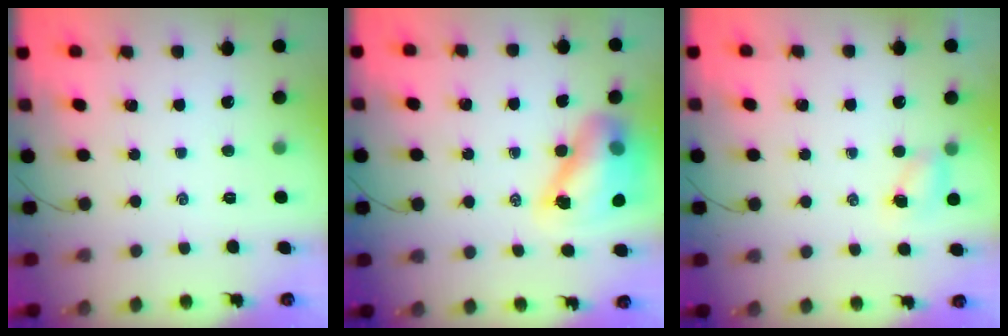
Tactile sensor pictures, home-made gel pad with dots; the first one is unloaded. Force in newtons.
{"total": 12.8, "press": 12.2, "slide": 3.6}
{"total": 4.0, "press": 4.0, "slide": 0.7}